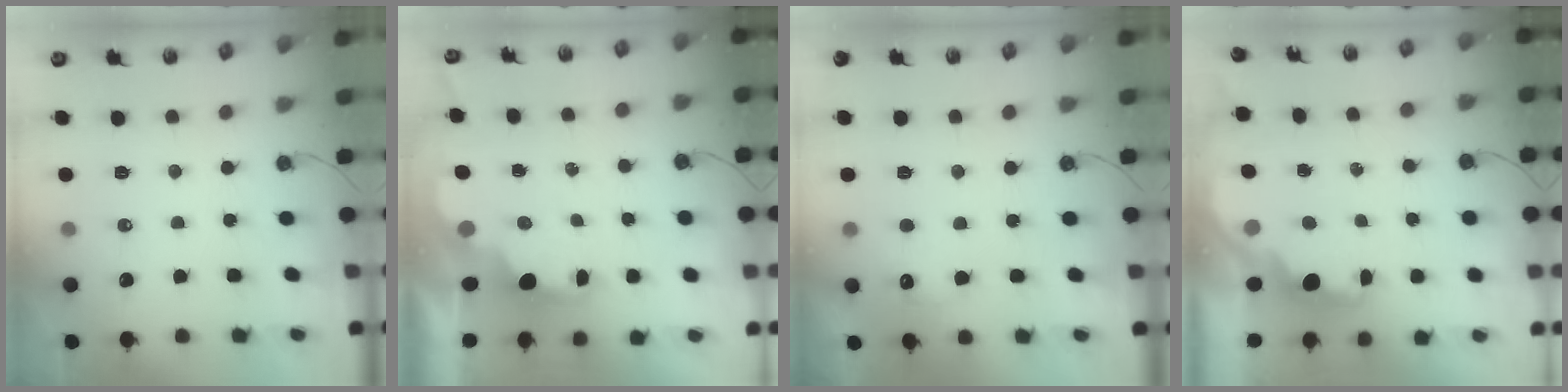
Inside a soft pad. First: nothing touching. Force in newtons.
{"total": 2.1, "press": 1.9, "slide": 0.8}
{"total": 6.6, "press": 6.6, "slide": 0.5}
{"total": 2.2, "press": 2.1, "slide": 0.8}